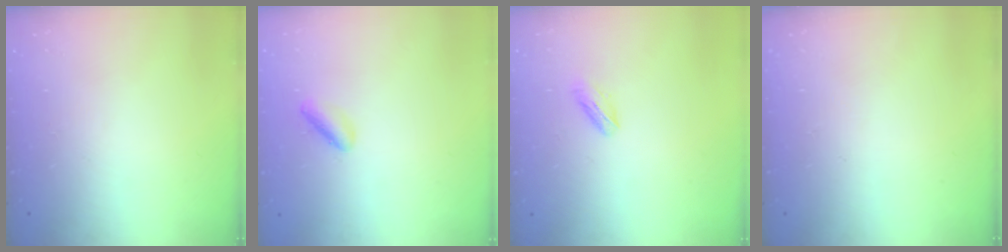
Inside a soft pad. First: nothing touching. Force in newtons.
{"total": 2.0, "press": 2.0, "slide": 0.3}
{"total": 4.0, "press": 3.8, "slide": 1.1}
{"total": 0.0}